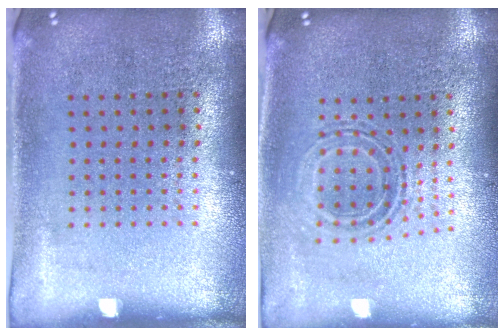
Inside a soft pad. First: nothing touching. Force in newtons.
{"total": 0.6, "press": 0.5, "slide": 0.3}